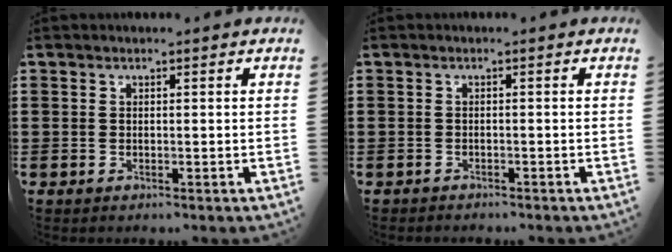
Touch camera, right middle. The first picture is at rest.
{"total": 0.8, "force": [-0.8, 0.1, -0.1], "torque": [-0.001, 0.002, -0.018]}